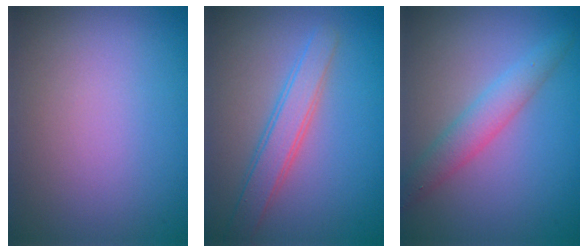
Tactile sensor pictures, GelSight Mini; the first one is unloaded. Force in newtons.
{"total": 3.0, "press": 3.0, "slide": 0.1}
{"total": 2.9, "press": 2.9, "slide": 0.1}